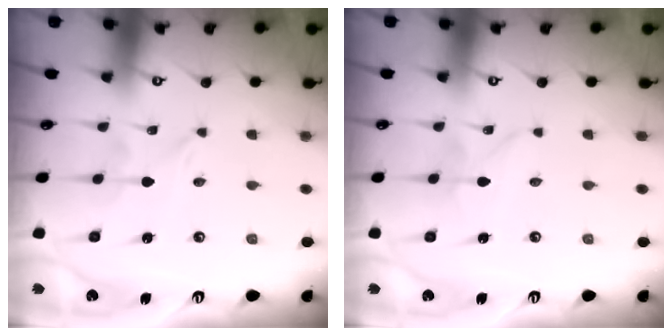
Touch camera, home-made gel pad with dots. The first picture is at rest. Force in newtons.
{"total": 1.9, "press": 1.9, "slide": 0.2}